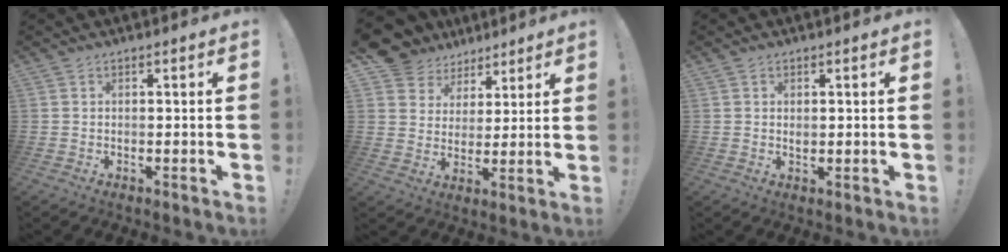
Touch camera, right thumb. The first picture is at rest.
{"total": 8.7, "force": [5.5, 6.7, 1.0], "torque": [-0.023, -0.042, 0.113]}
{"total": 1.1, "force": [0.4, 1.0, 0.4], "torque": [0.000, 0.000, 0.005]}